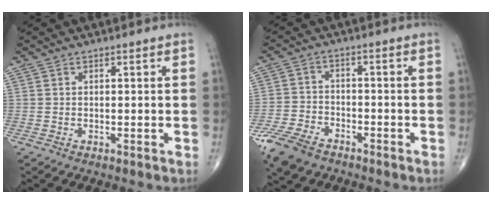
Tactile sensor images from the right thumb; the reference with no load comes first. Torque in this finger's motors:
{"motor_torque": [1.47, 0.11, 0.41, -0.72, 0.04]}